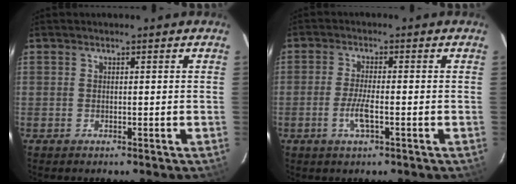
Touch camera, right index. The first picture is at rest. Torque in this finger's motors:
{"motor_torque": [0.11, 0.14, 0.02, 0.02]}